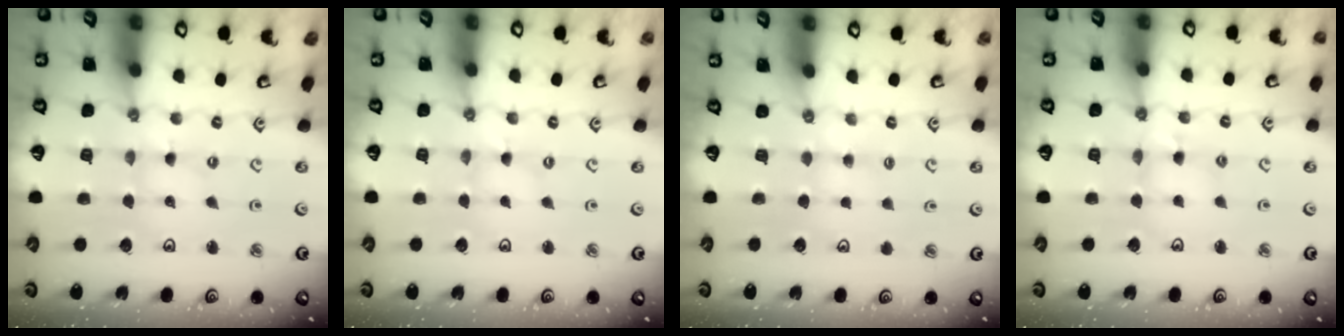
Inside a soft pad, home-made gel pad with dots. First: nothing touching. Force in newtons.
{"total": 0.0}
{"total": 2.3, "press": 2.3, "slide": 0.4}
{"total": 5.6, "press": 5.6, "slide": 0.4}